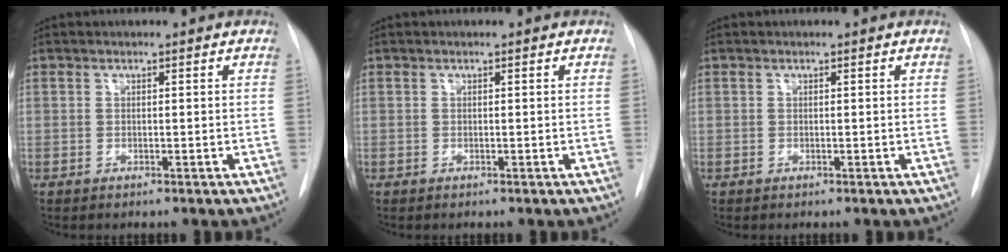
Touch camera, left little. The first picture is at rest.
{"total": 0.0}
{"total": 0.0}